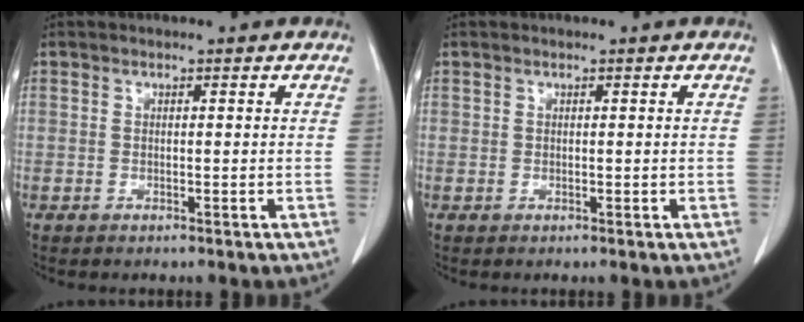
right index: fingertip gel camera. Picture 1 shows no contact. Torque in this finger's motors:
{"motor_torque": [-0.08, 0.04, -0.03, -0.01]}